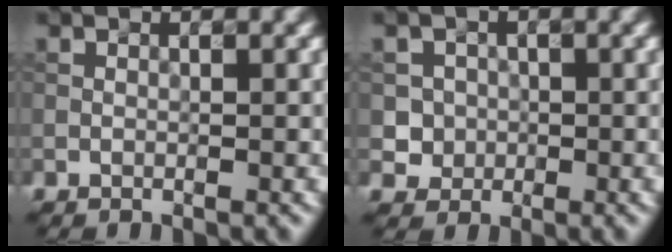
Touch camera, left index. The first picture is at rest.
{"total": 2.4, "force": [-0.2, 2.4, 0.3], "torque": [0.005, 0.003, 0.000]}